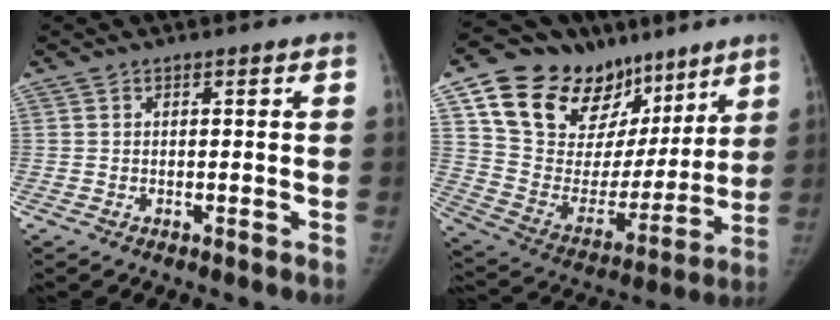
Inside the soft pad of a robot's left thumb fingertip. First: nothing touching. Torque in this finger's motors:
{"motor_torque": [1.06, 1.07, 1.41, -1.36, 0.07]}